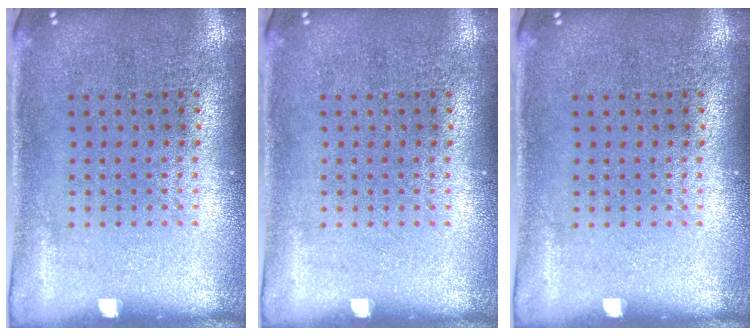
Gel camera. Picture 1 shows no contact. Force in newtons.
{"total": 0.0}
{"total": 0.0}